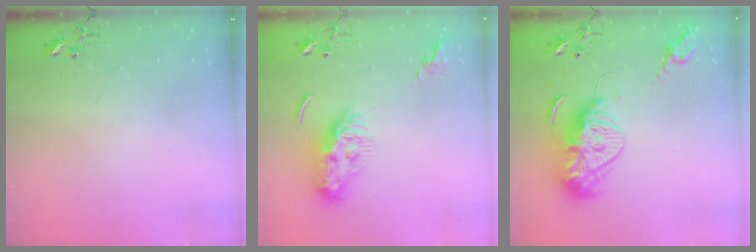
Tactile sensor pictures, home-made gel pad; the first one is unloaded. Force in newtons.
{"total": 10.2, "press": 10.1, "slide": 1.0}
{"total": 15.5, "press": 15.4, "slide": 1.6}